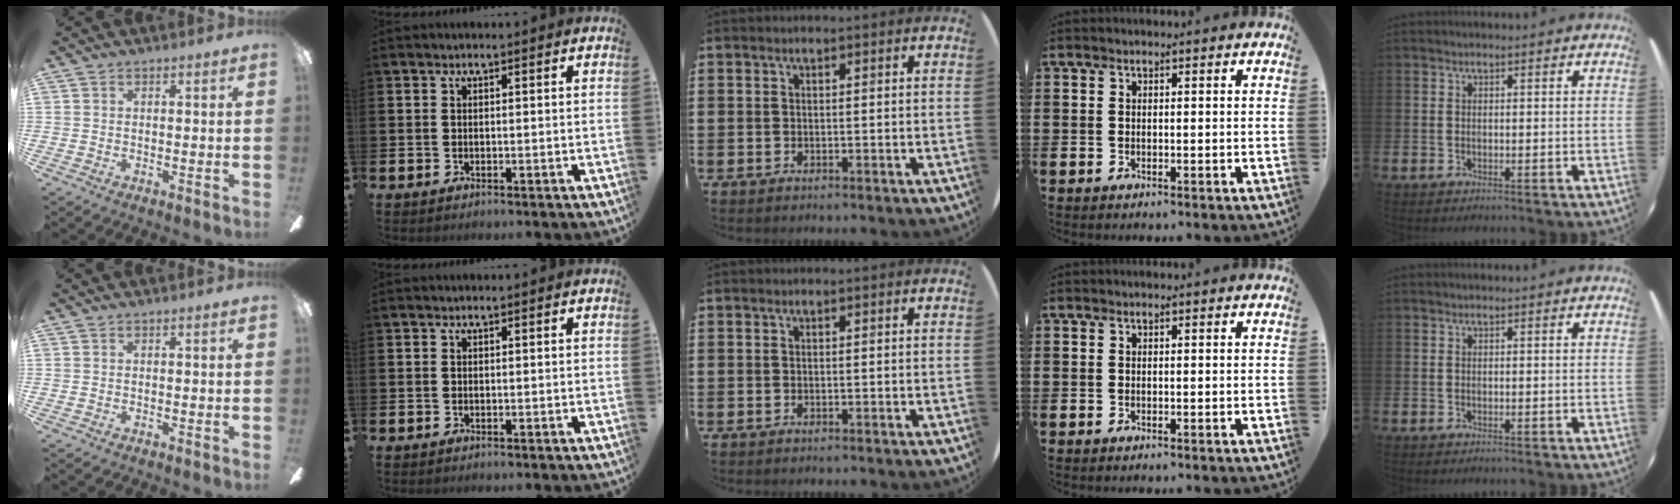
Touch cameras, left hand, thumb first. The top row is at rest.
{}